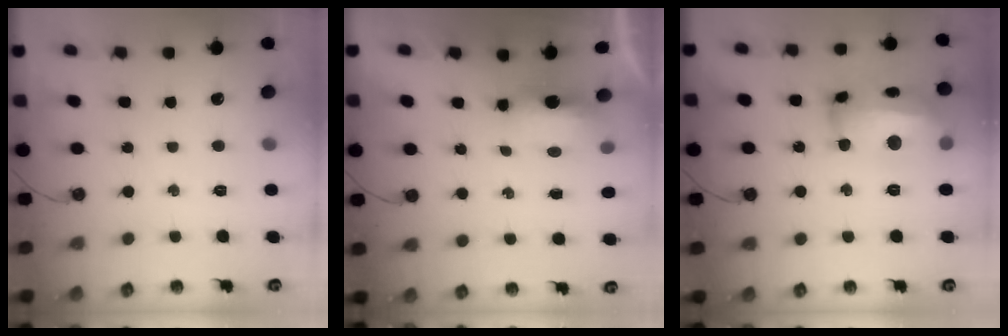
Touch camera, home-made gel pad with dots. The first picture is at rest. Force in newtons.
{"total": 9.9, "press": 6.8, "slide": 7.2}
{"total": 19.2, "press": 19.1, "slide": 1.7}